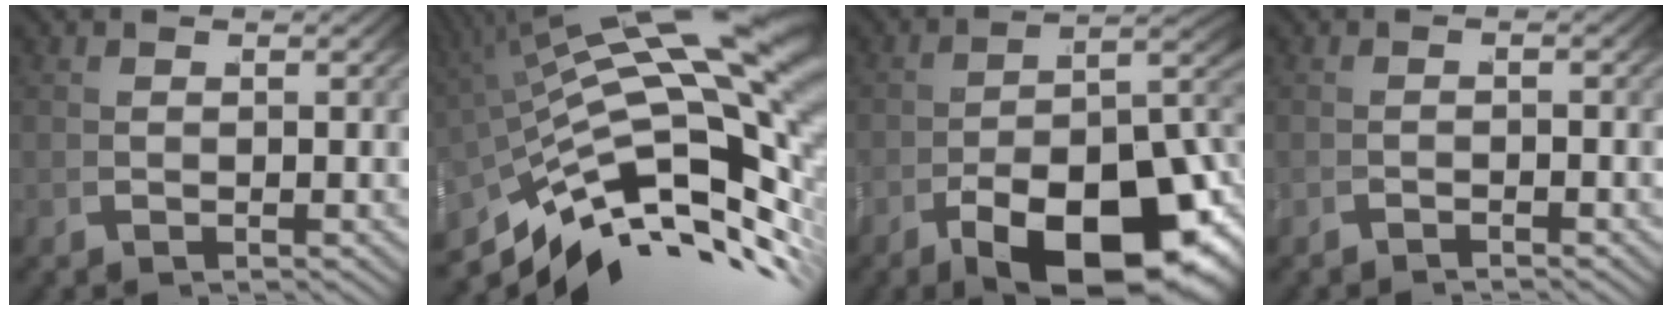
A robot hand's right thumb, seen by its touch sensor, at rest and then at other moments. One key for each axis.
{"total": 14.9, "fx": -1.1, "fy": 7.2, "fz": 12.9, "tx": -0.211, "ty": -0.019, "tz": 0.005}
{"total": 14.7, "fx": -4.9, "fy": 7.3, "fz": 11.8, "tx": -0.176, "ty": -0.051, "tz": -0.047}
{"total": 1.2, "fx": -0.9, "fy": -0.6, "fz": -0.3, "tx": 0.014, "ty": 0.002, "tz": -0.020}